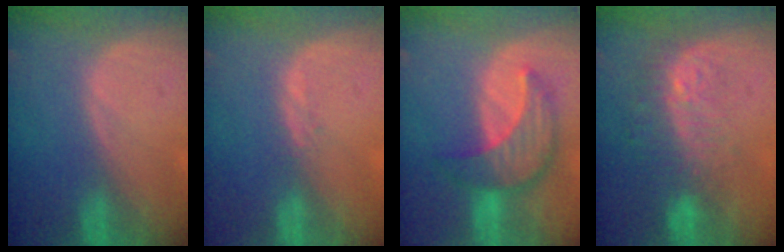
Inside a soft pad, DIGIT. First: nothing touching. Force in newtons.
{"total": 0.9, "press": 0.8, "slide": 0.4}
{"total": 7.8, "press": 7.5, "slide": 2.3}
{"total": 9.7, "press": 8.3, "slide": 5.1}